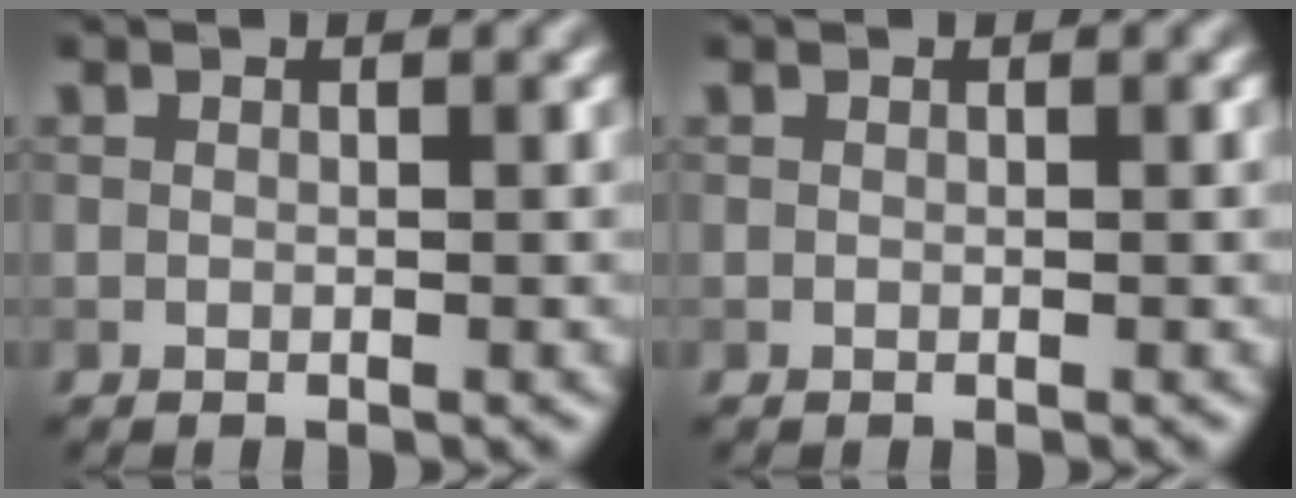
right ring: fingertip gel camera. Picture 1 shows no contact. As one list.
[{"total": 0.0}]